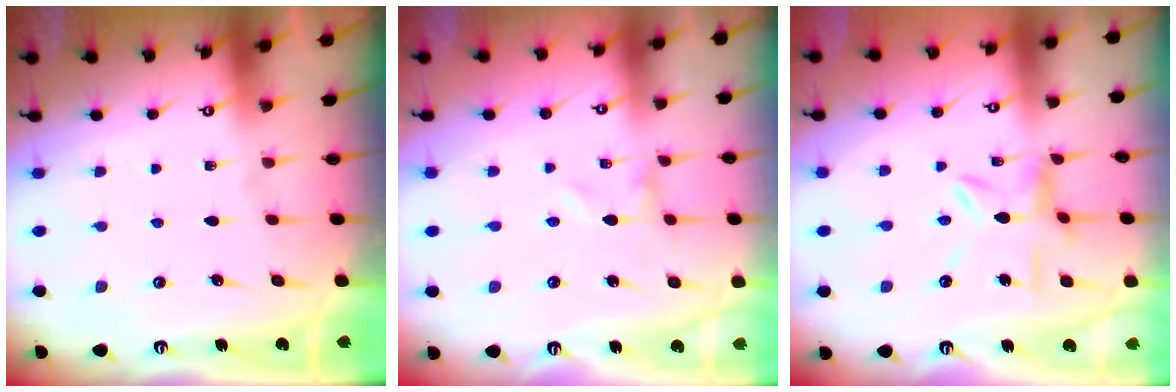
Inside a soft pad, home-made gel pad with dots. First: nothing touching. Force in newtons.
{"total": 0.0}
{"total": 7.4, "press": 7.4, "slide": 0.8}